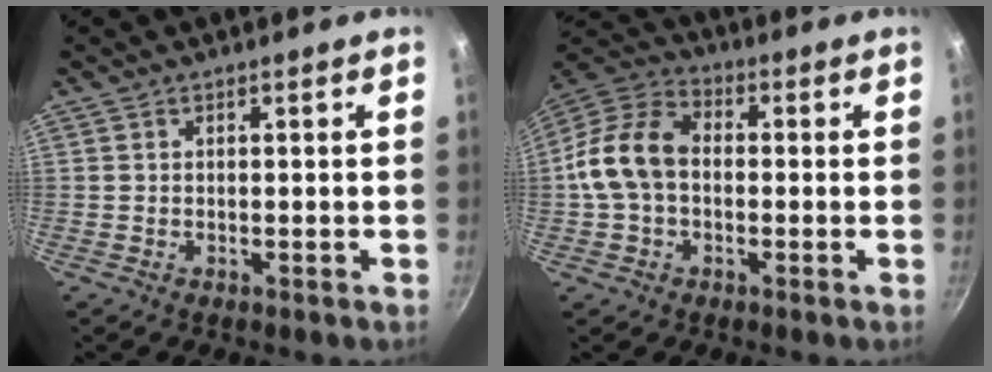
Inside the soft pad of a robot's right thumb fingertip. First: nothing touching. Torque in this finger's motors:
{"motor_torque": [-0.06, 0.28, 0.07, -0.06, 0.20]}